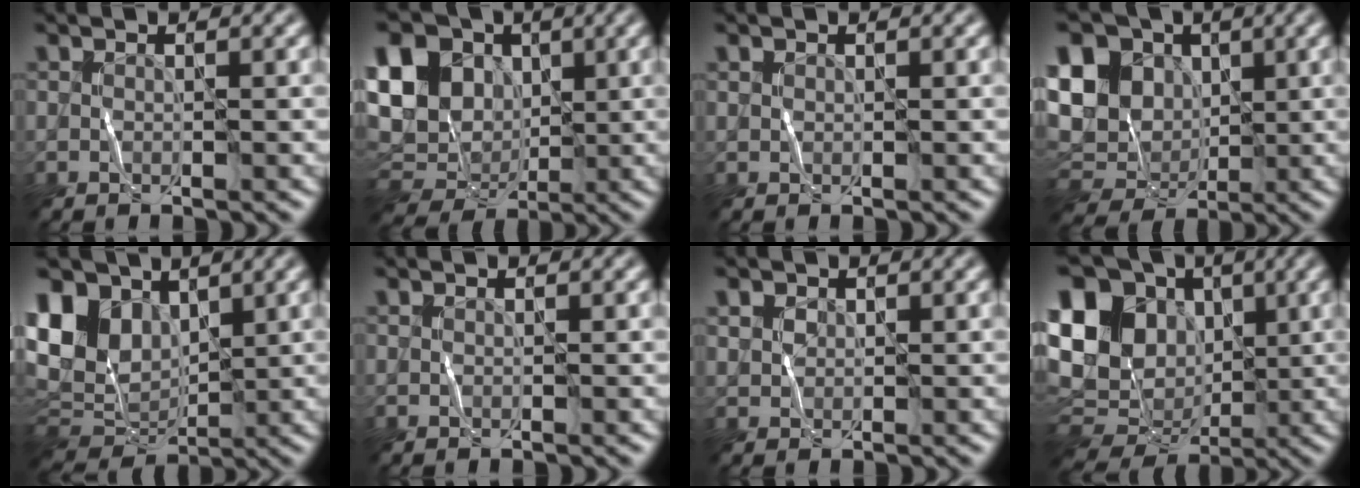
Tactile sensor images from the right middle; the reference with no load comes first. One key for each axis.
{"total": 13.4, "fx": 3.1, "fy": 10.6, "fz": 7.6, "tx": -0.172, "ty": 0.032, "tz": 0.043}
{"total": 0.0}
{"total": 12.2, "fx": 2.8, "fy": 9.9, "fz": 6.5, "tx": -0.150, "ty": 0.028, "tz": 0.037}
{"total": 8.3, "fx": 3.1, "fy": 6.1, "fz": 4.7, "tx": -0.127, "ty": 0.011, "tz": 0.055}
{"total": 0.0}
{"total": 0.8, "fx": 0.4, "fy": 0.6, "fz": -0.3, "tx": -0.001, "ty": 0.005, "tz": 0.009}
{"total": 15.6, "fx": 2.4, "fy": 12.4, "fz": 9.1, "tx": -0.204, "ty": 0.025, "tz": 0.041}